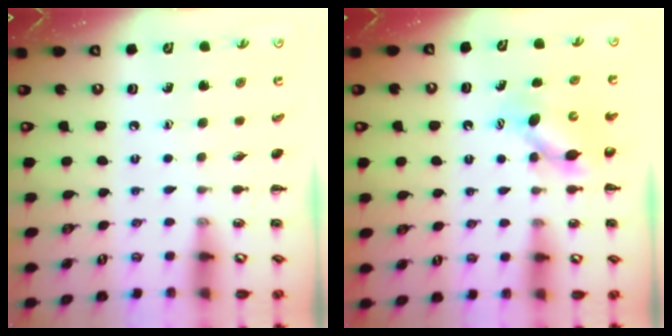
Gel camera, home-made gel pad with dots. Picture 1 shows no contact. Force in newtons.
{"total": 6.2, "press": 6.2, "slide": 0.7}